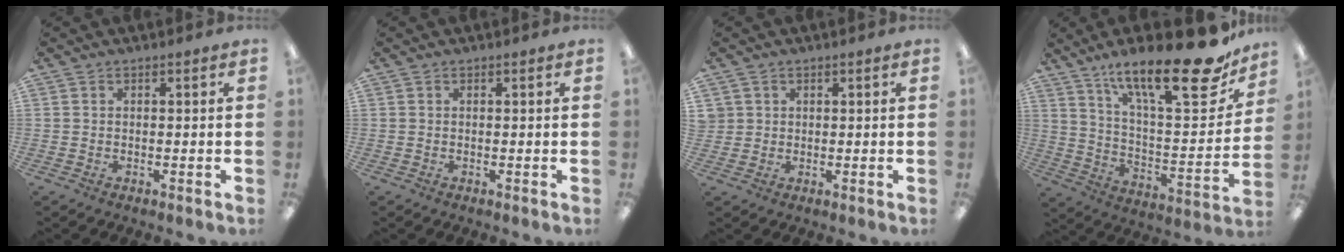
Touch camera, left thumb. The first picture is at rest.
{"total": 0.0}
{"total": 2.5, "force": [1.0, 2.3, 0.0], "torque": [-0.007, 0.004, 0.019]}
{"total": 24.1, "force": [17.3, 6.4, 15.5], "torque": [-0.227, -0.117, 0.278]}